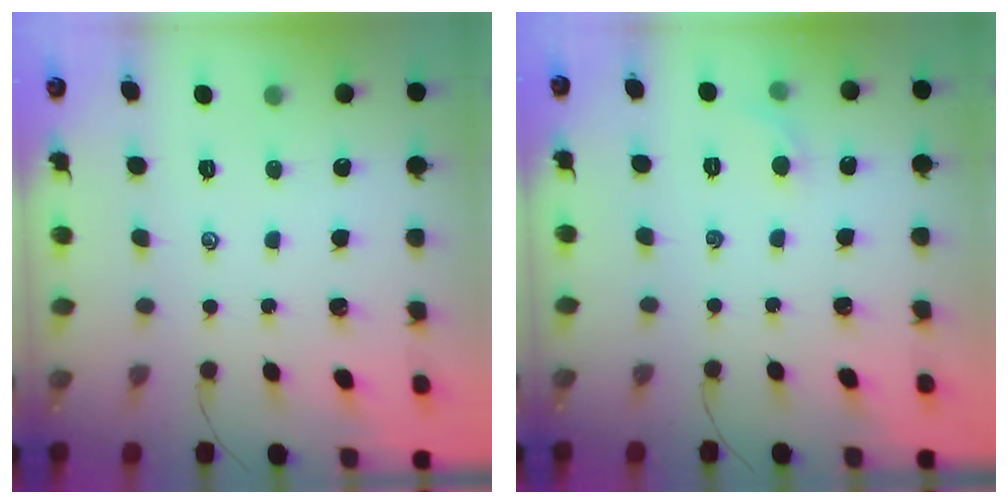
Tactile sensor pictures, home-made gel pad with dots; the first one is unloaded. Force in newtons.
{"total": 3.4, "press": 3.2, "slide": 1.1}